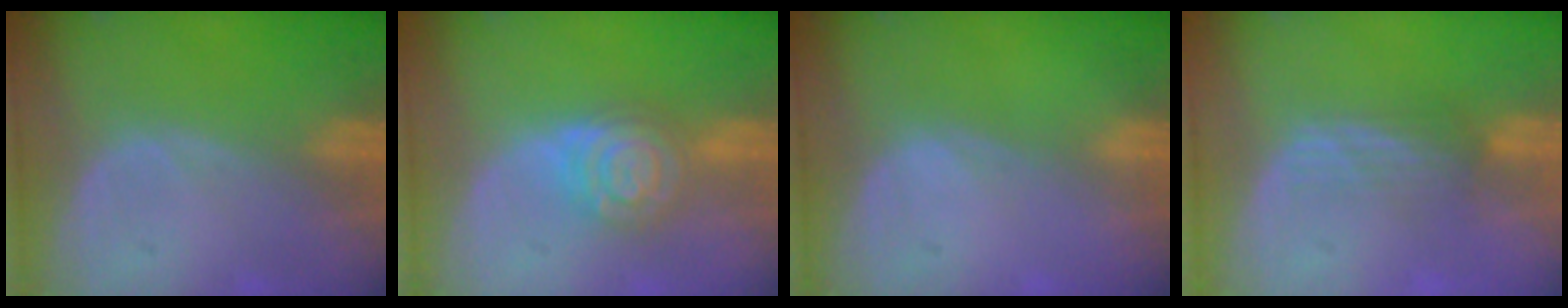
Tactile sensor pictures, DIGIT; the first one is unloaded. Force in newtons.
{"total": 6.7, "press": 6.6, "slide": 0.4}
{"total": 0.0}
{"total": 3.2, "press": 2.7, "slide": 1.7}